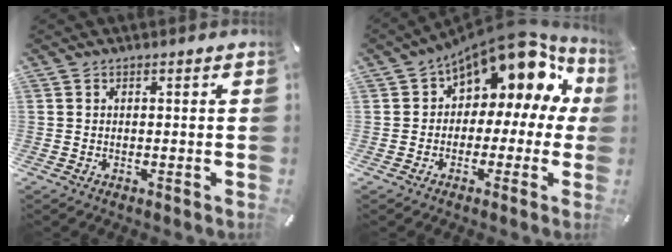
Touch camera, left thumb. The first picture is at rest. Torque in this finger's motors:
{"motor_torque": [1.84, 3.17, 1.60, -1.17, 0.17]}